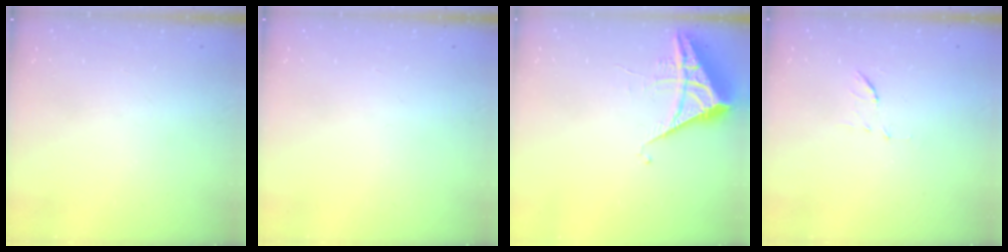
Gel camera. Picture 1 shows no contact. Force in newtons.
{"total": 0.0}
{"total": 6.1, "press": 6.1, "slide": 0.3}
{"total": 6.2, "press": 6.0, "slide": 1.8}